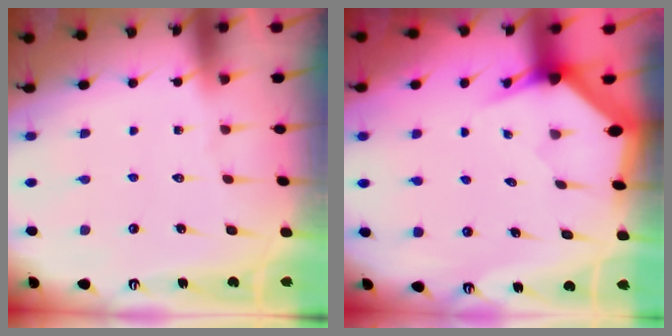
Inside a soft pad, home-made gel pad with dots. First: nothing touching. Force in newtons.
{"total": 3.3, "press": 3.3, "slide": 0.2}